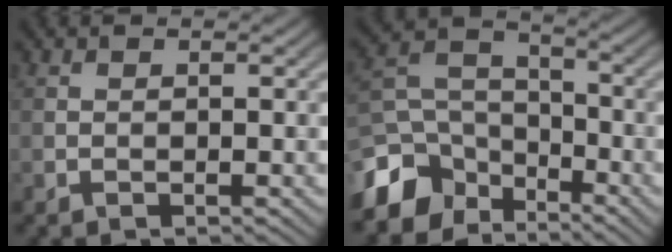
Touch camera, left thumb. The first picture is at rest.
{"total": 9.7, "force": [-6.5, 6.0, 4.0], "torque": [-0.100, -0.009, -0.140]}